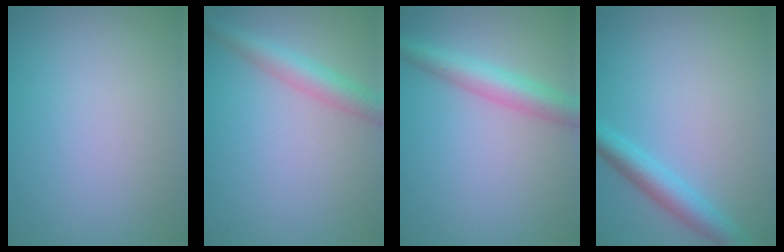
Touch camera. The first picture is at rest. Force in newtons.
{"total": 3.3, "press": 3.3, "slide": 0.1}
{"total": 4.0, "press": 4.0, "slide": 0.2}
{"total": 3.2, "press": 3.2, "slide": 0.1}